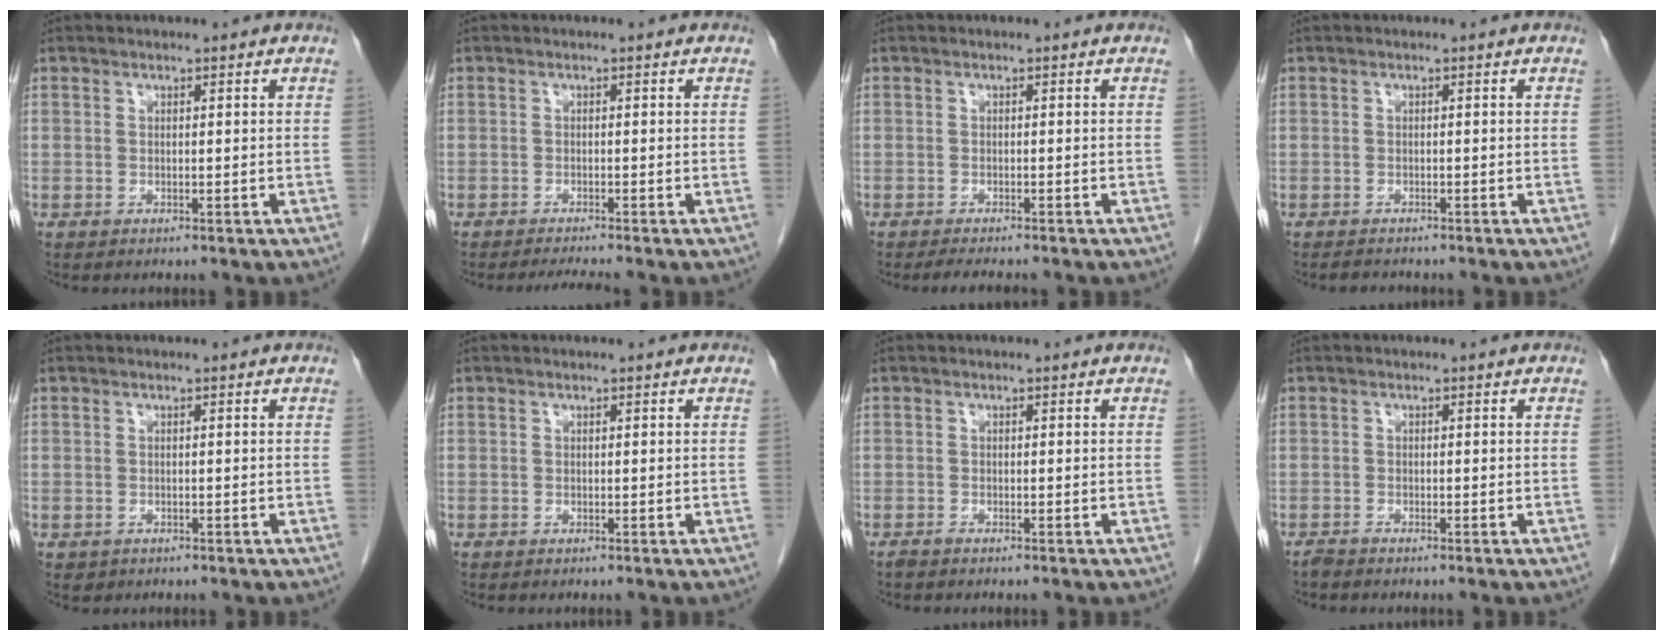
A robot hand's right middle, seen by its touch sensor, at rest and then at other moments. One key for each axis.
{"total": 2.3, "fx": -2.0, "fy": -0.8, "fz": 0.7, "tx": -0.018, "ty": -0.011, "tz": -0.036}
{"total": 3.5, "fx": -3.1, "fy": 0.5, "fz": 1.7, "tx": -0.026, "ty": -0.008, "tz": -0.042}
{"total": 1.6, "fx": -1.5, "fy": 0.4, "fz": 0.4, "tx": -0.013, "ty": -0.006, "tz": -0.020}
{"total": 0.8, "fx": -0.3, "fy": 0.7, "fz": 0.2, "tx": -0.007, "ty": 0.003, "tz": 0.002}
{"total": 0.0}
{"total": 0.5, "fx": -0.5, "fy": 0.0, "fz": 0.2, "tx": -0.008, "ty": -0.001, "tz": -0.010}
{"total": 0.8, "fx": -0.7, "fy": 0.0, "fz": 0.2, "tx": -0.011, "ty": -0.002, "tz": -0.015}